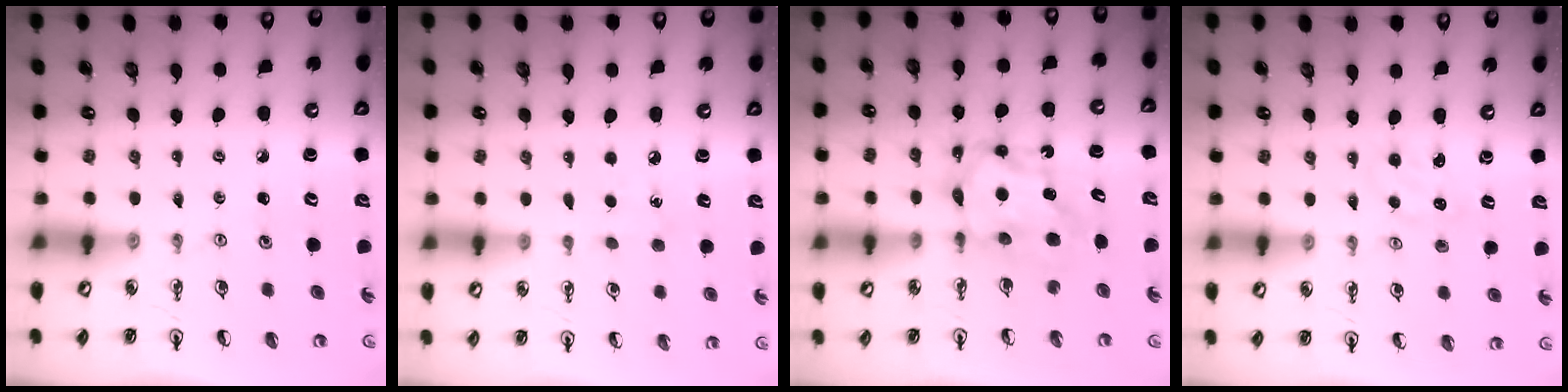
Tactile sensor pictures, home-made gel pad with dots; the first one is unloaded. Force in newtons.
{"total": 4.2, "press": 4.2, "slide": 0.5}
{"total": 7.2, "press": 7.1, "slide": 0.6}
{"total": 2.3, "press": 2.3, "slide": 0.2}